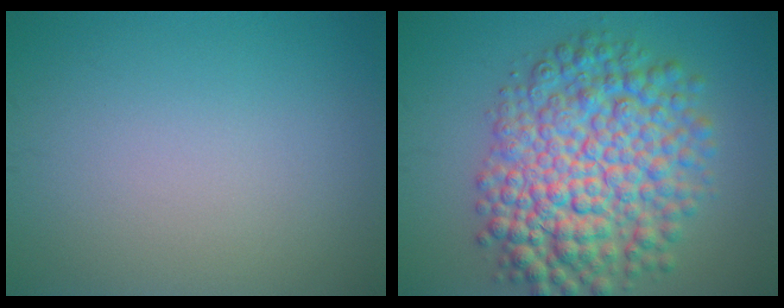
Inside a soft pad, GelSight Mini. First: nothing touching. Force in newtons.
{"total": 10.5, "press": 10.5, "slide": 0.2}